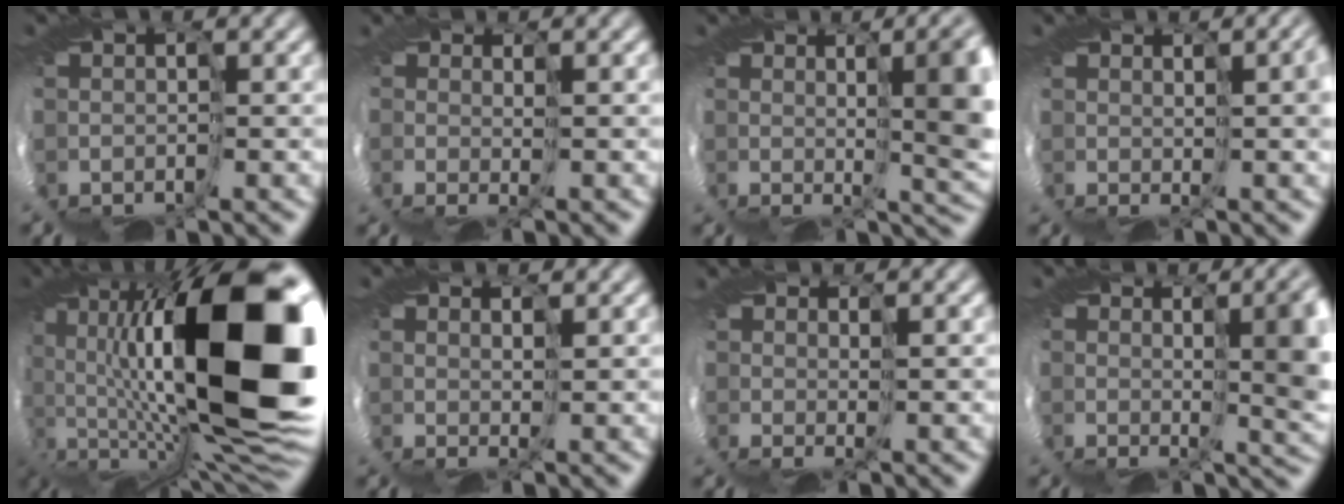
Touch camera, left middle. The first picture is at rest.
{"total": 0.7, "force": [0.3, 0.1, 0.6], "torque": [-0.018, -0.001, 0.004]}
{"total": 9.5, "force": [1.3, 3.5, 8.8], "torque": [-0.112, -0.004, 0.030]}
{"total": 4.0, "force": [1.3, 0.7, 3.7], "torque": [-0.053, 0.005, 0.017]}
{"total": 18.3, "force": [3.0, 8.6, 15.9], "torque": [-0.311, -0.001, 0.047]}
{"total": 2.0, "force": [1.7, -0.1, 0.9], "torque": [-0.009, 0.013, 0.022]}
{"total": 1.4, "force": [1.2, -0.7, 0.2], "torque": [-0.011, 0.003, 0.015]}
{"total": 8.5, "force": [1.4, 3.1, 7.8], "torque": [-0.106, -0.003, 0.030]}